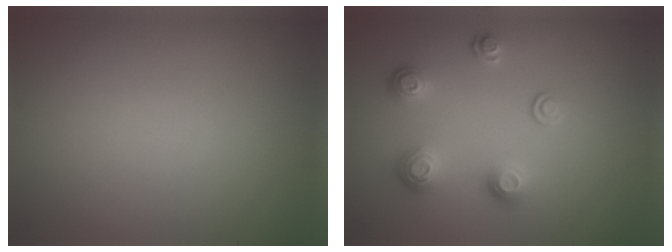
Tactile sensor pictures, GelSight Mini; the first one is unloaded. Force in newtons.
{"total": 3.2, "press": 2.5, "slide": 2.0}